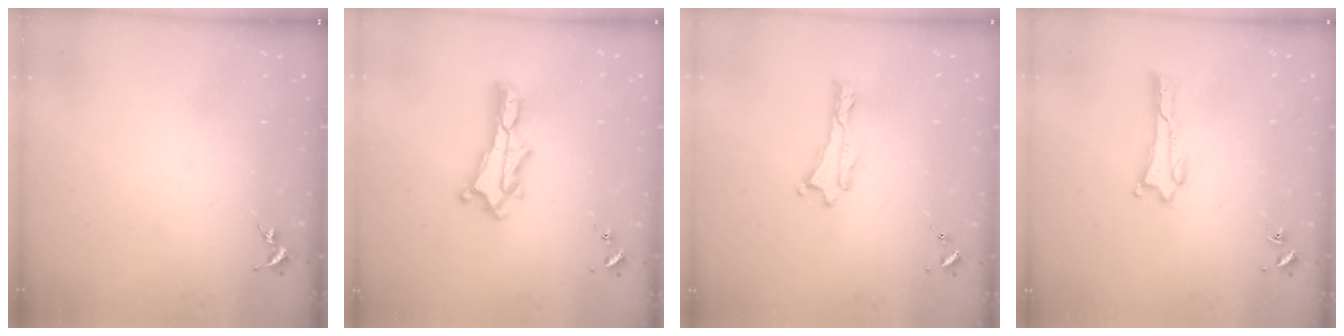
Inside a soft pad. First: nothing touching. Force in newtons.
{"total": 3.9, "press": 3.9, "slide": 0.4}
{"total": 0.0}
{"total": 0.5, "press": 0.5, "slide": 0.1}